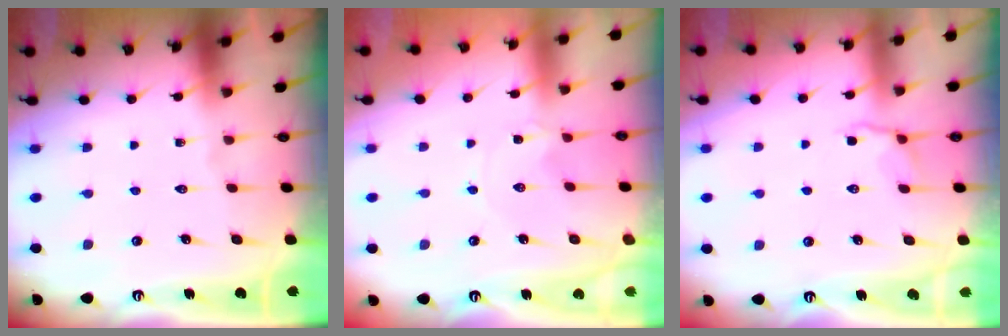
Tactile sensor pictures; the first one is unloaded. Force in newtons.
{"total": 0.0}
{"total": 3.9, "press": 3.4, "slide": 2.0}